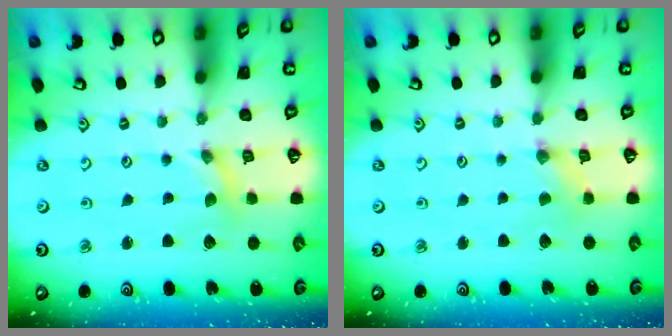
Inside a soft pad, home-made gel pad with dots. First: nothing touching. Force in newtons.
{"total": 1.6, "press": 1.5, "slide": 0.2}